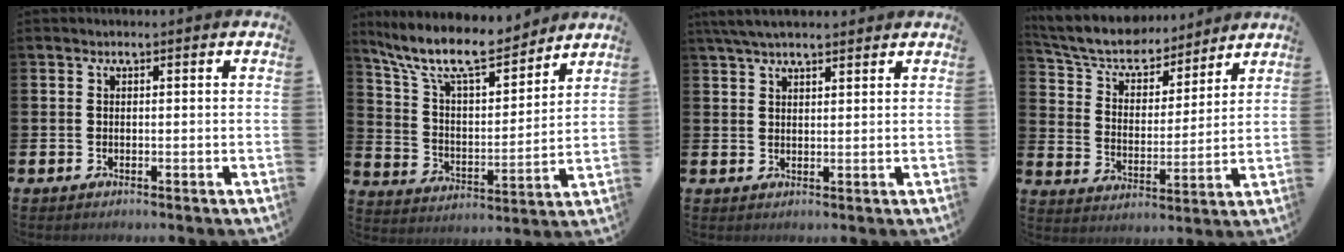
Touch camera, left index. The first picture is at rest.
{"total": 11.9, "force": [10.4, 2.9, 5.1], "torque": [-0.133, -0.062, 0.183]}
{"total": 4.5, "force": [3.9, 1.0, 1.9], "torque": [-0.040, -0.007, 0.071]}
{"total": 7.8, "force": [7.2, 2.4, 1.6], "torque": [-0.069, -0.053, 0.126]}